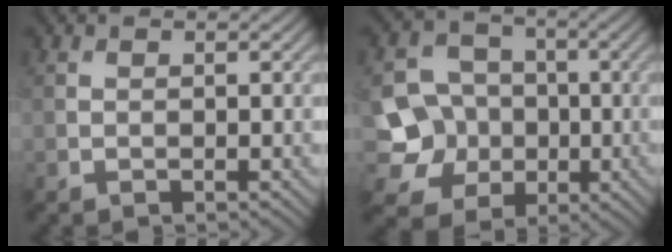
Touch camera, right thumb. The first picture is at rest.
{"total": 9.1, "force": [-1.6, 8.3, 3.4], "torque": [-0.090, -0.019, -0.056]}